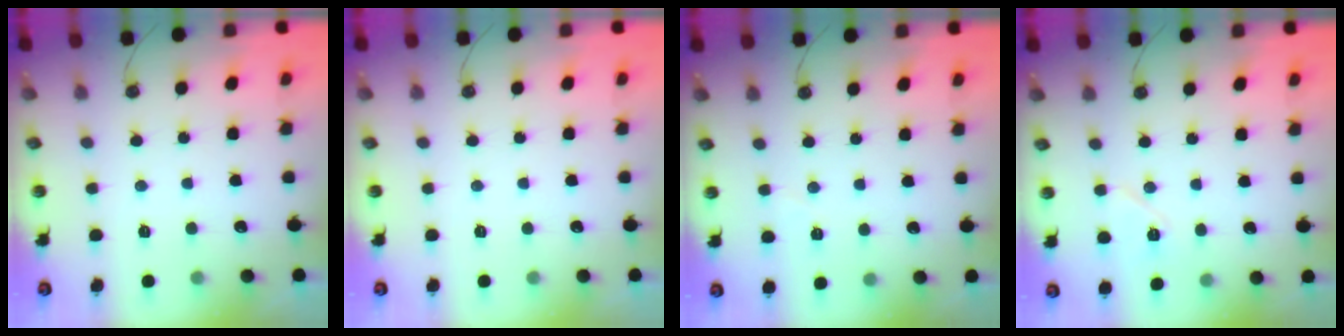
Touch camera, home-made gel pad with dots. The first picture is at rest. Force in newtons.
{"total": 0.0}
{"total": 3.0, "press": 2.6, "slide": 1.4}
{"total": 7.8, "press": 6.3, "slide": 4.6}